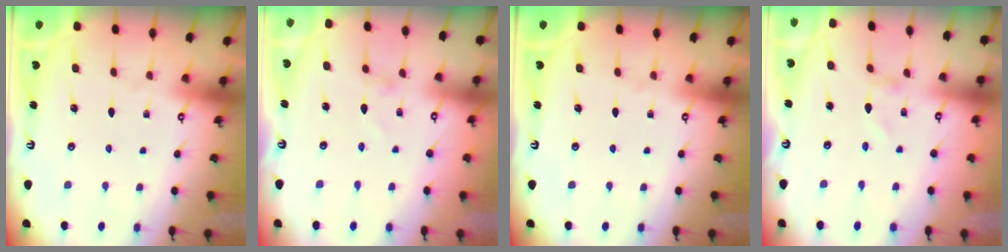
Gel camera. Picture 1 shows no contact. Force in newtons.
{"total": 0.0}
{"total": 0.0}
{"total": 1.0, "press": 1.0, "slide": 0.1}